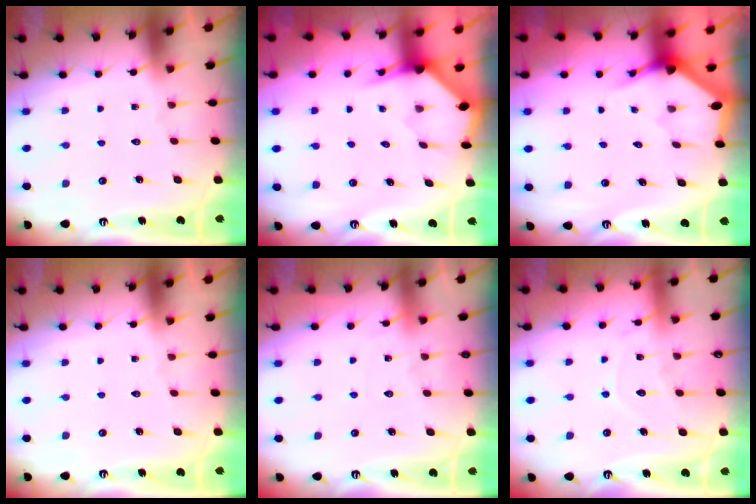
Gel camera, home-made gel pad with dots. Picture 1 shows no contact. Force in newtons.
{"total": 3.2, "press": 3.2, "slide": 0.3}
{"total": 3.0, "press": 3.0, "slide": 0.2}
{"total": 0.0}
{"total": 5.1, "press": 5.0, "slide": 0.6}
{"total": 7.6, "press": 7.5, "slide": 0.8}